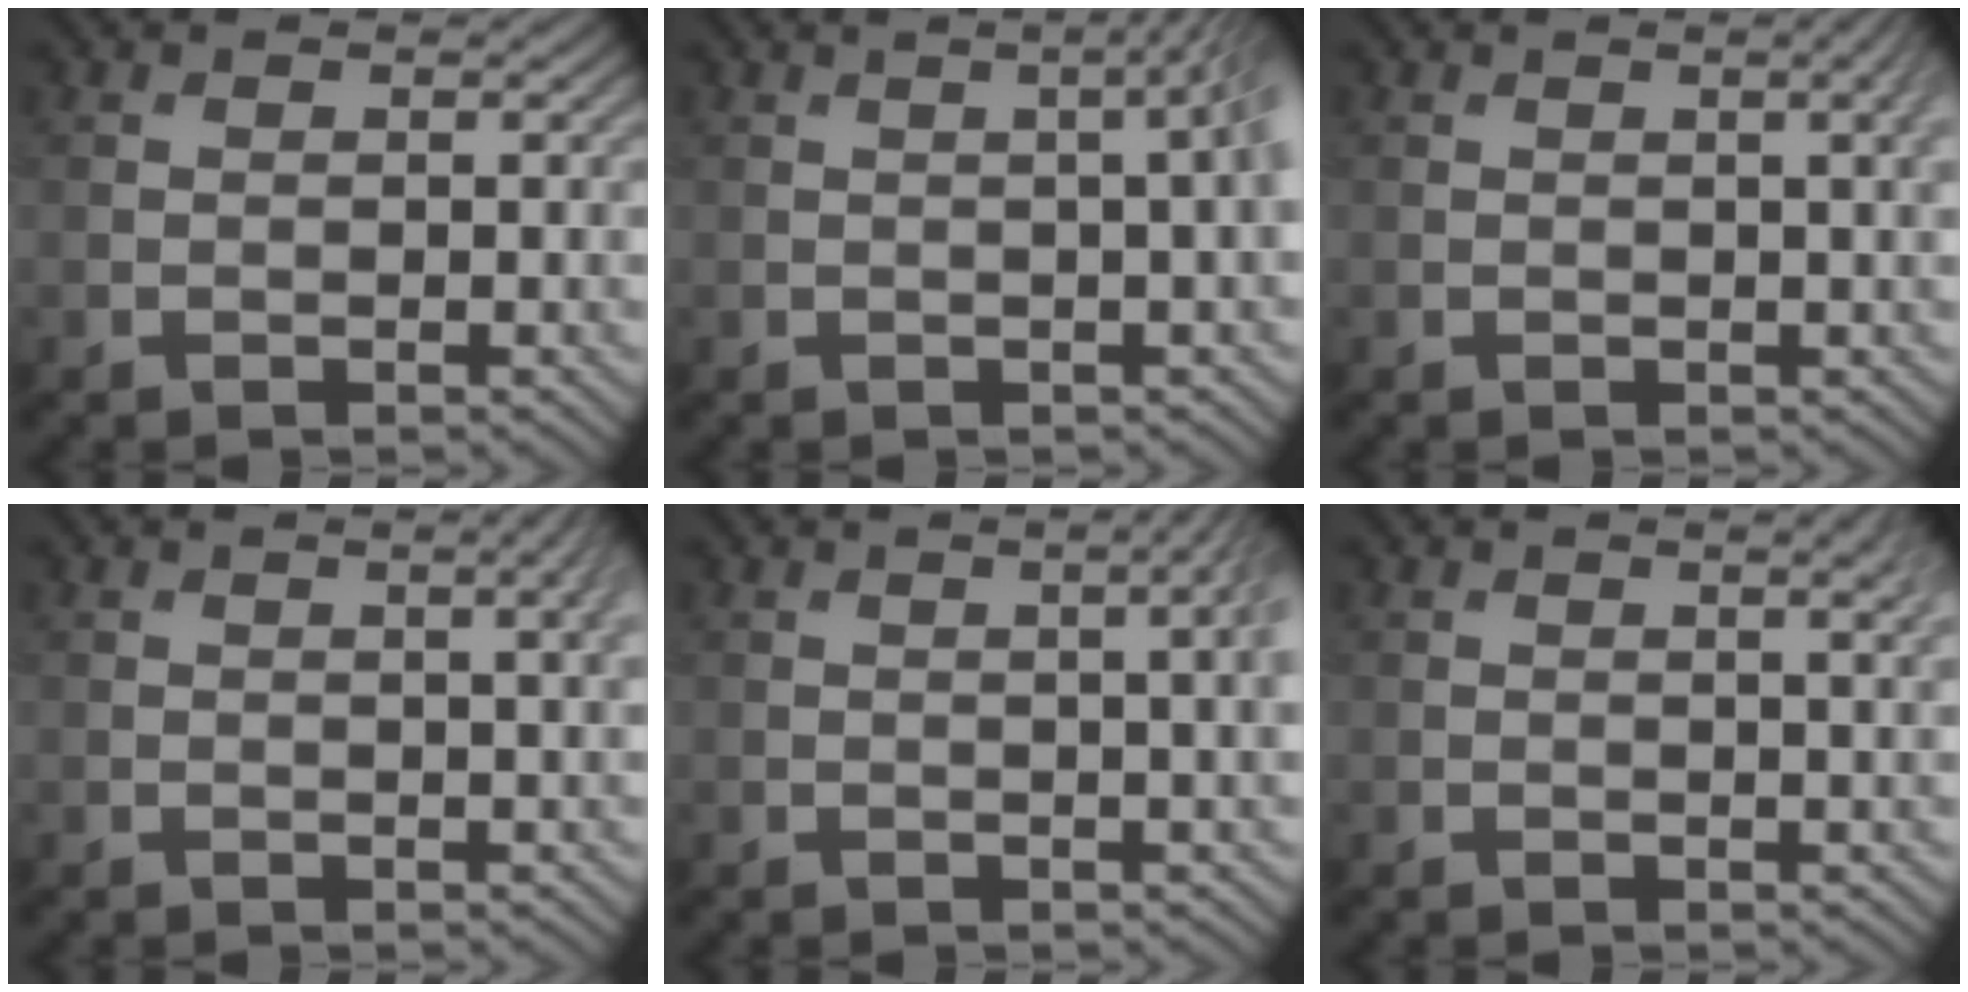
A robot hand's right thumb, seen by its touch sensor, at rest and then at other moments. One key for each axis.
{"total": 5.5, "fx": 0.5, "fy": 1.5, "fz": 5.2, "tx": -0.050, "ty": 0.022, "tz": 0.000}
{"total": 2.7, "fx": 0.8, "fy": 0.5, "fz": 2.5, "tx": -0.031, "ty": 0.007, "tz": 0.010}
{"total": 3.1, "fx": 1.0, "fy": 0.6, "fz": 2.9, "tx": -0.036, "ty": 0.008, "tz": 0.011}
{"total": 4.4, "fx": 0.7, "fy": 1.0, "fz": 4.2, "tx": -0.052, "ty": 0.014, "tz": 0.008}
{"total": 3.0, "fx": 1.2, "fy": 0.6, "fz": 2.6, "tx": -0.033, "ty": 0.005, "tz": 0.014}